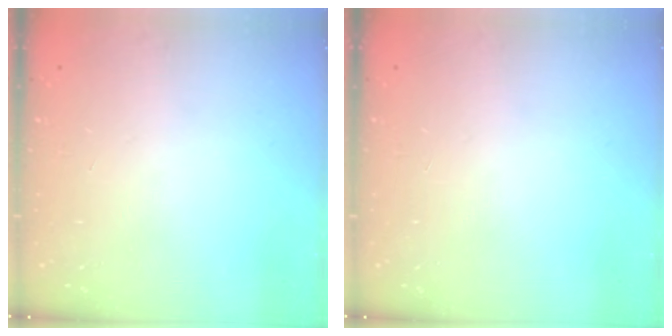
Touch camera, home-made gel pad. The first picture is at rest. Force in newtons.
{"total": 0.0}